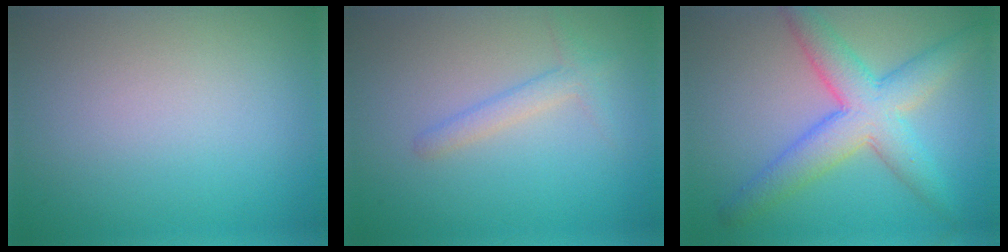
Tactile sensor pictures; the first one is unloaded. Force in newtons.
{"total": 1.7, "press": 1.7, "slide": 0.1}
{"total": 6.4, "press": 6.4, "slide": 0.2}